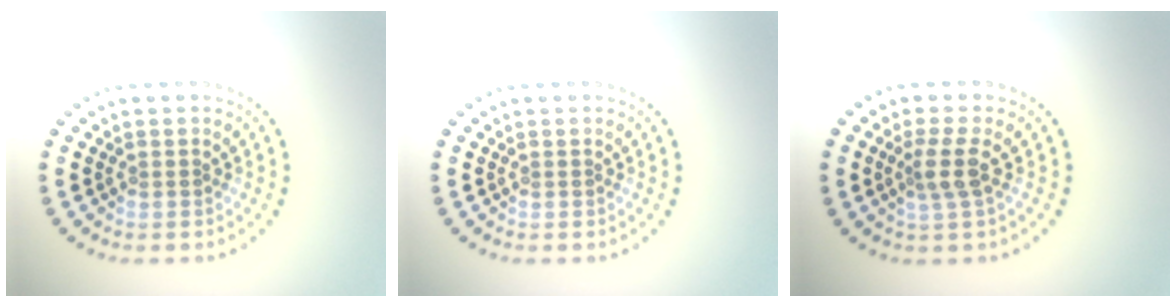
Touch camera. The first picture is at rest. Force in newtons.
{"total": 0.0}
{"total": 2.3, "press": 1.9, "slide": 1.3}